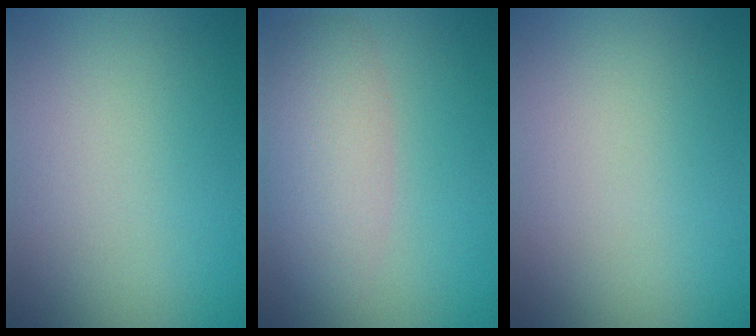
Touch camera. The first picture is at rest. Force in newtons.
{"total": 4.6, "press": 4.6, "slide": 0.2}
{"total": 0.0}